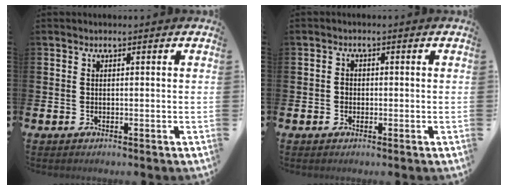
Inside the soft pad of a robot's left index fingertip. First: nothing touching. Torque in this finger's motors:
{"motor_torque": [-0.02, 0.09, -0.01, -0.01]}